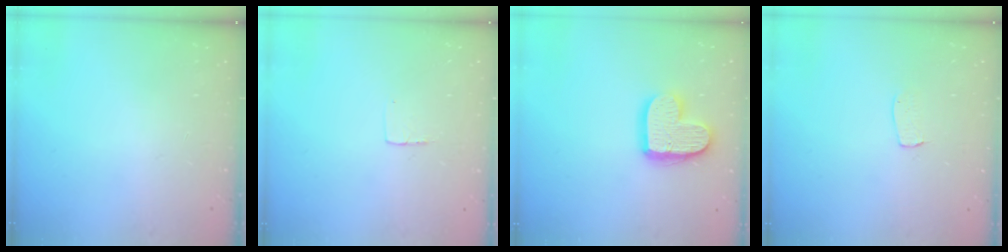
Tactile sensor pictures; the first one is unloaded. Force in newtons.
{"total": 3.0, "press": 3.0, "slide": 0.2}
{"total": 14.2, "press": 14.2, "slide": 1.1}
{"total": 4.5, "press": 4.5, "slide": 0.3}